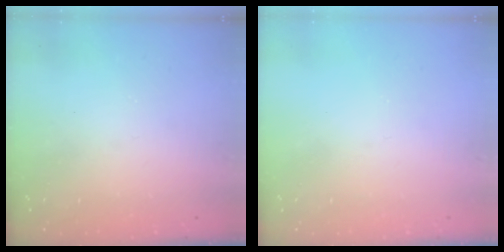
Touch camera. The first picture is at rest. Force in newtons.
{"total": 0.5, "press": 0.5, "slide": 0.1}